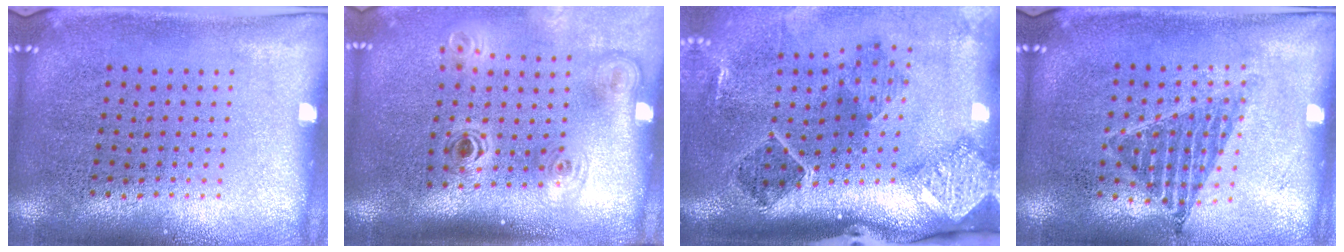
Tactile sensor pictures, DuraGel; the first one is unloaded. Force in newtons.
{"total": 2.1, "press": 1.4, "slide": 1.6}
{"total": 2.9, "press": 1.8, "slide": 2.3}
{"total": 1.0, "press": 0.8, "slide": 0.5}